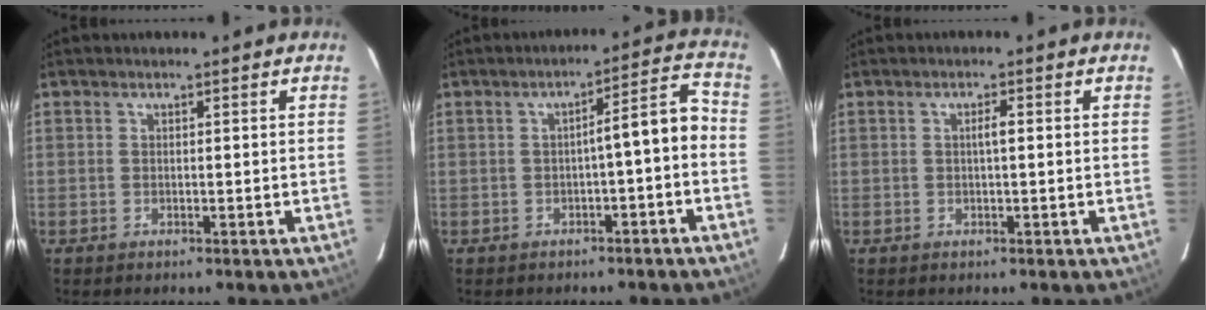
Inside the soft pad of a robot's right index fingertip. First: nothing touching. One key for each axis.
{"total": 6.2, "fx": -1.6, "fy": 0.7, "fz": 5.9, "tx": -0.073, "ty": 0.029, "tz": -0.023}
{"total": 1.4, "fx": 0.1, "fy": 0.2, "fz": 1.3, "tx": -0.024, "ty": 0.004, "tz": 0.000}